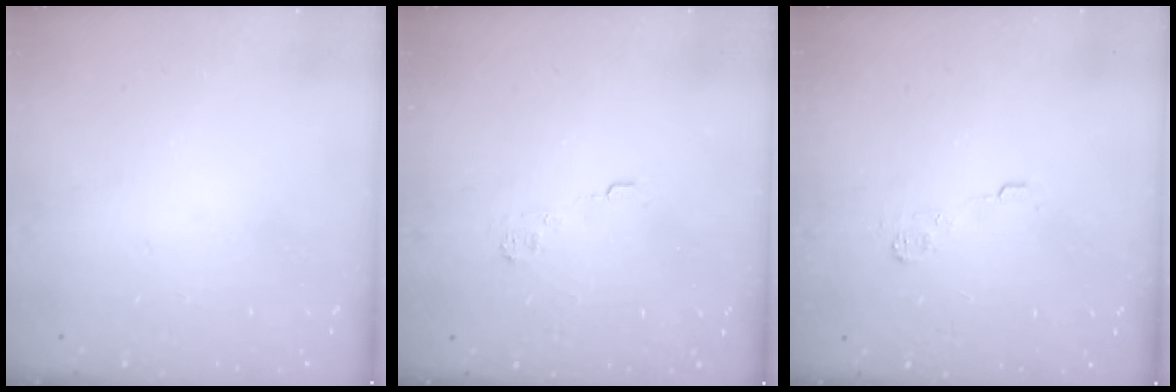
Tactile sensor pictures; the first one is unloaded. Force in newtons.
{"total": 4.3, "press": 4.3, "slide": 0.6}
{"total": 5.6, "press": 5.6, "slide": 0.7}